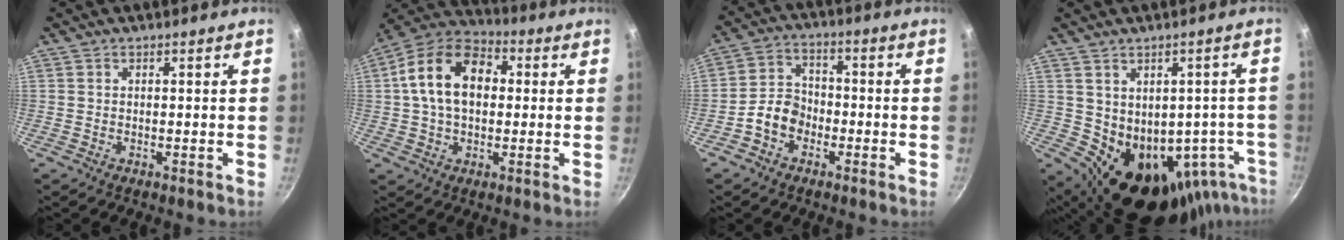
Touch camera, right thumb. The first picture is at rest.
{"total": 15.3, "force": [1.9, 10.3, 11.2], "torque": [-0.163, 0.028, 0.014]}
{"total": 6.9, "force": [-2.9, 5.2, 3.6], "torque": [-0.041, 0.036, -0.065]}
{"total": 17.4, "force": [-3.7, 12.8, 11.1], "torque": [-0.095, 0.009, -0.016]}